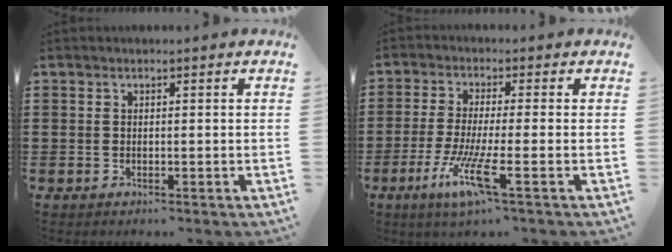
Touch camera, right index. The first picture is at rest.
{"total": 8.3, "force": [-3.3, 0.4, 7.6], "torque": [-0.166, -0.024, -0.065]}